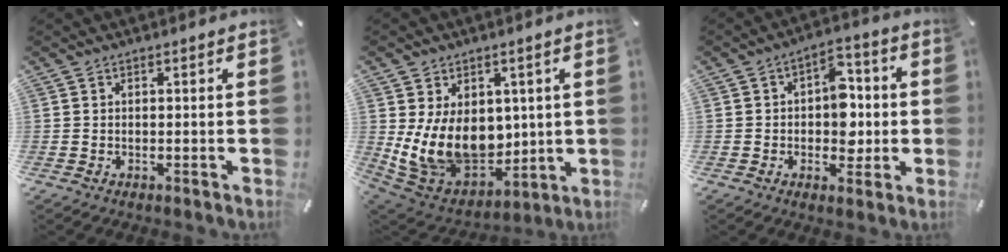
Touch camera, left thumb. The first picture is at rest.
{"total": 15.4, "force": [1.8, 11.8, 9.6], "torque": [-0.204, -0.036, 0.043]}
{"total": 9.7, "force": [-0.3, 7.1, 6.6], "torque": [-0.074, 0.009, -0.007]}